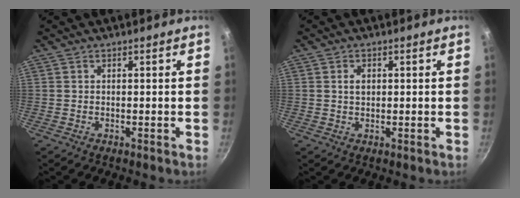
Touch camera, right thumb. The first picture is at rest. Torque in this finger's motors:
{"motor_torque": [-0.49, 0.59, 0.33, -0.06, -0.02]}